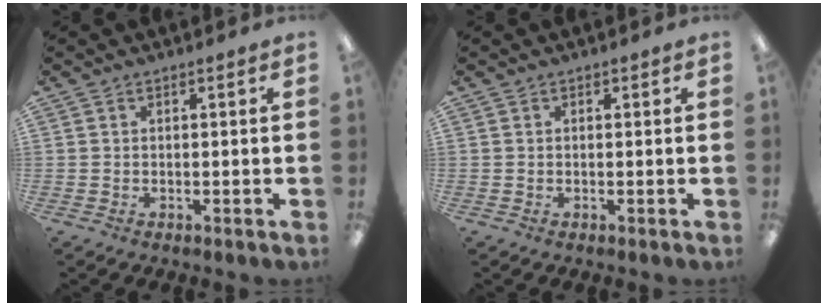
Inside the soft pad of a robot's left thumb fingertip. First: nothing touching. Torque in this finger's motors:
{"motor_torque": [-0.19, 0.01, 0.16, -0.10, 0.01]}